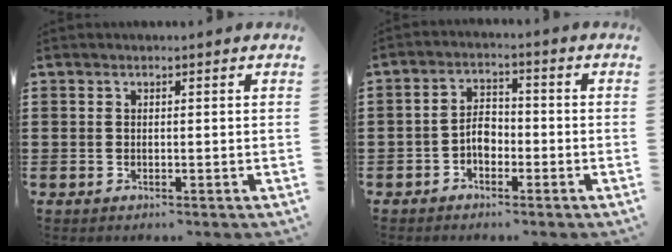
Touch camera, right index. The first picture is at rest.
{"total": 3.6, "force": [-1.5, 2.2, 2.4], "torque": [-0.055, 0.004, -0.032]}